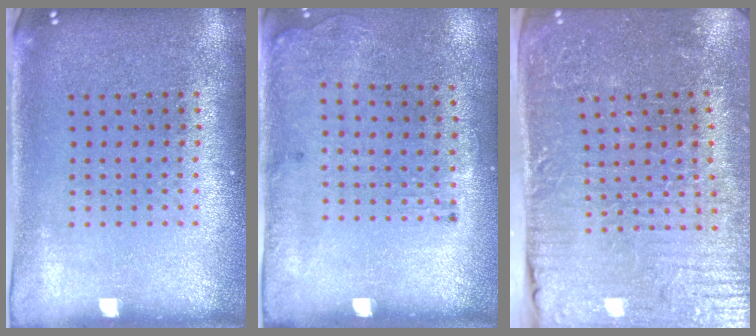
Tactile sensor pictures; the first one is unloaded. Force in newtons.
{"total": 1.8, "press": 1.2, "slide": 1.3}
{"total": 4.4, "press": 4.3, "slide": 0.7}